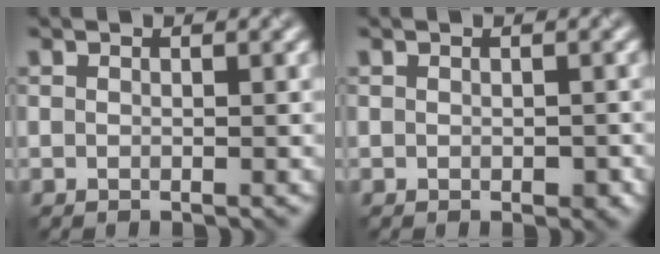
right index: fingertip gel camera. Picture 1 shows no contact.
{"total": 1.0, "force": [-0.5, 0.6, 0.6], "torque": [-0.009, -0.004, -0.003]}